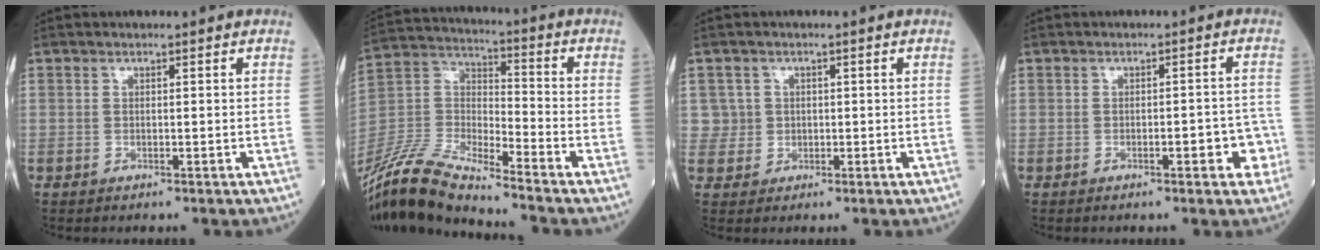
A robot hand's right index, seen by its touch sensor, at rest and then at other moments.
{"total": 14.7, "force": [-13.2, 0.9, 6.4], "torque": [-0.145, 0.006, -0.256]}
{"total": 2.8, "force": [0.3, 2.7, -0.4], "torque": [0.020, 0.007, 0.003]}
{"total": 4.1, "force": [-1.9, 1.4, 3.4], "torque": [-0.037, 0.015, -0.021]}